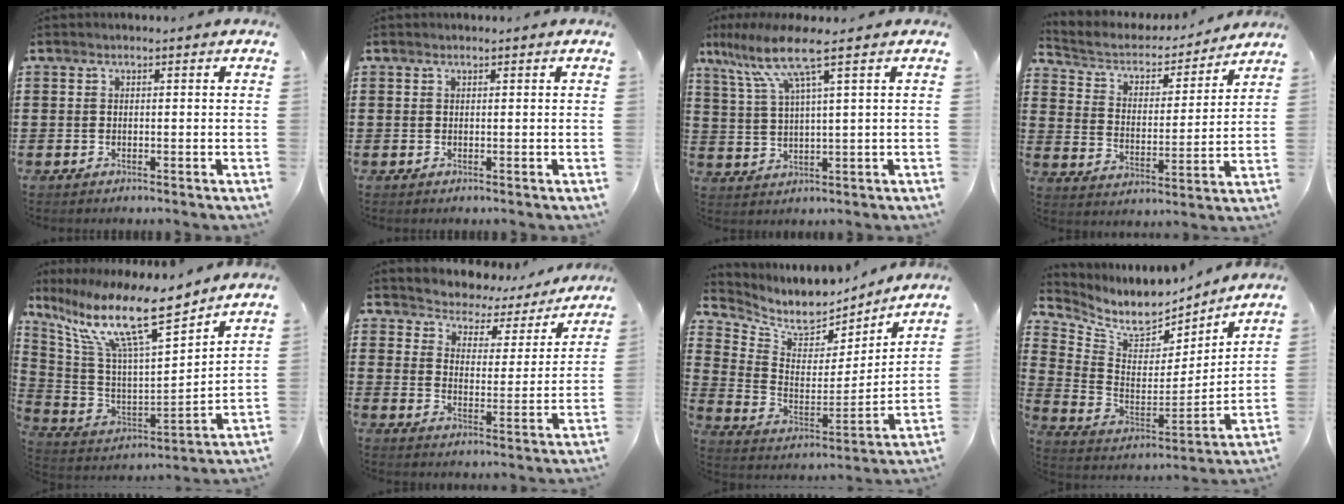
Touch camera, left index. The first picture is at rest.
{"total": 0.0}
{"total": 8.6, "force": [4.8, 0.4, 7.1], "torque": [-0.167, -0.018, 0.078]}
{"total": 4.3, "force": [3.8, 1.8, 1.2], "torque": [-0.049, -0.029, 0.056]}
{"total": 14.7, "force": [9.7, 2.4, 10.8], "torque": [-0.233, -0.057, 0.159]}
{"total": 3.0, "force": [2.8, 1.2, 0.0], "torque": [-0.024, -0.028, 0.037]}
{"total": 7.1, "force": [6.4, 2.7, 1.7], "torque": [-0.067, -0.053, 0.109]}
{"total": 7.5, "force": [6.5, 2.9, 2.3], "torque": [-0.078, -0.055, 0.113]}